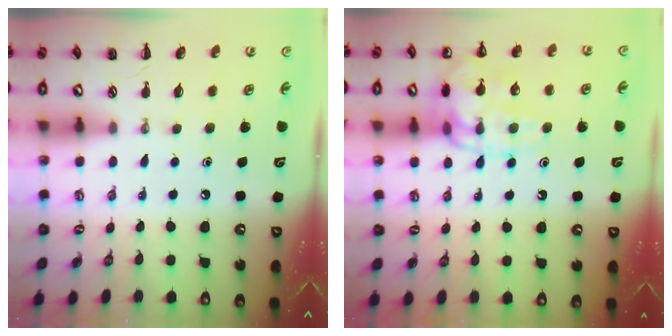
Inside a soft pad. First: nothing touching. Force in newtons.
{"total": 14.5, "press": 14.5, "slide": 0.5}